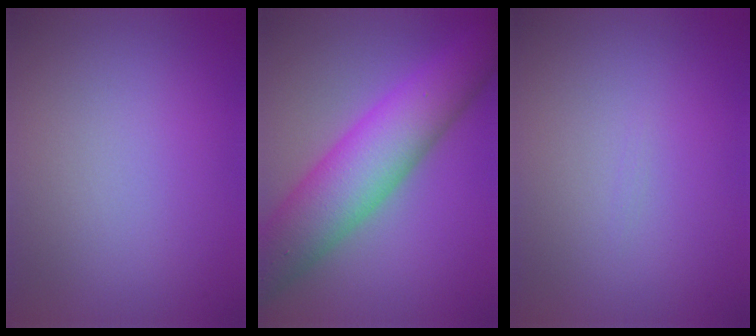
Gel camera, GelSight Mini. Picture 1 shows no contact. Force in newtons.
{"total": 9.3, "press": 9.3, "slide": 0.3}
{"total": 0.0}